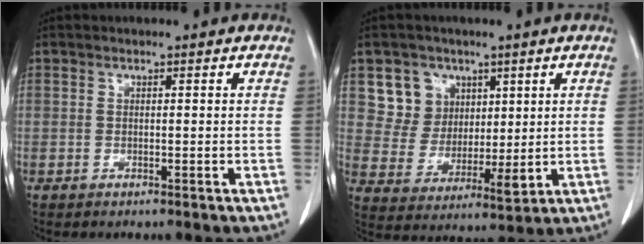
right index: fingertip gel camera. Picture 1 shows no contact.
{"total": 8.4, "force": [4.0, 7.2, 1.9], "torque": [-0.039, 0.016, 0.086]}